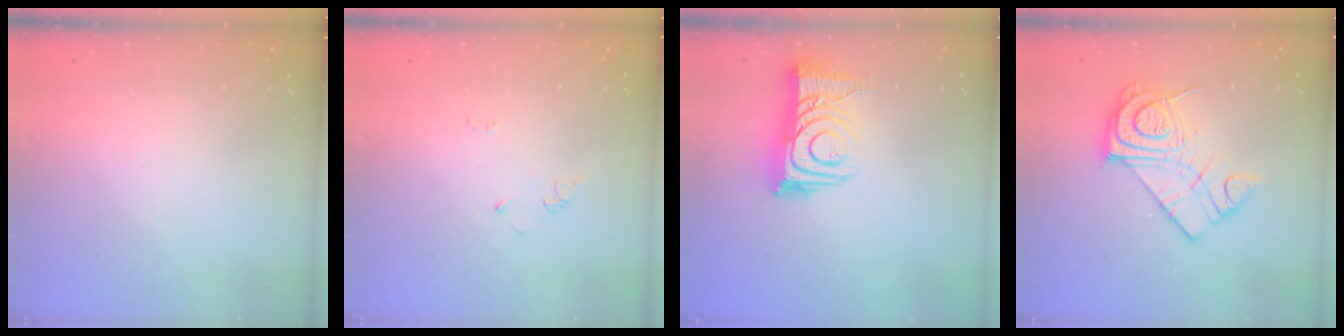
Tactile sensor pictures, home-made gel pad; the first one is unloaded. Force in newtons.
{"total": 2.6, "press": 2.6, "slide": 0.4}
{"total": 14.1, "press": 14.1, "slide": 1.1}
{"total": 14.3, "press": 14.3, "slide": 0.7}